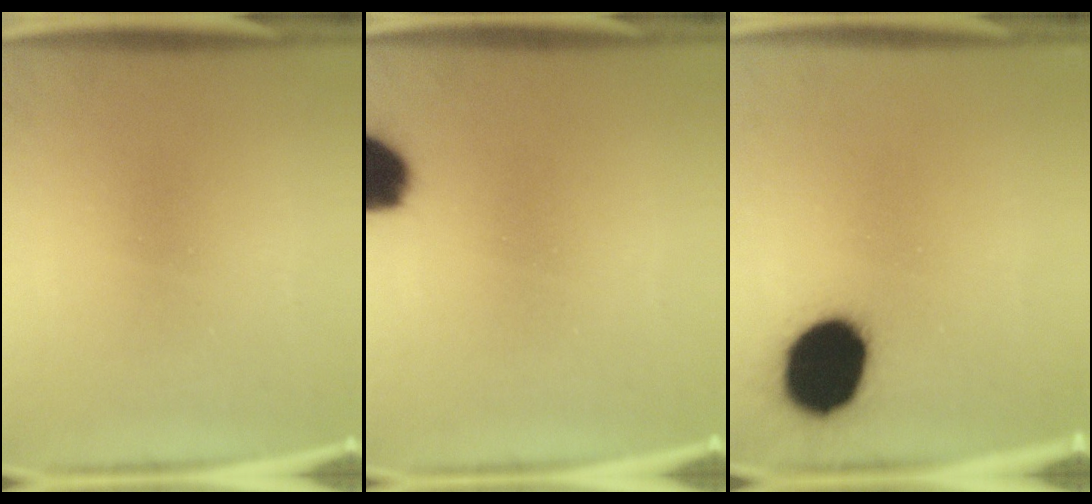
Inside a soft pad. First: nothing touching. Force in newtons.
{"total": 10.6}
{"total": 17.4}